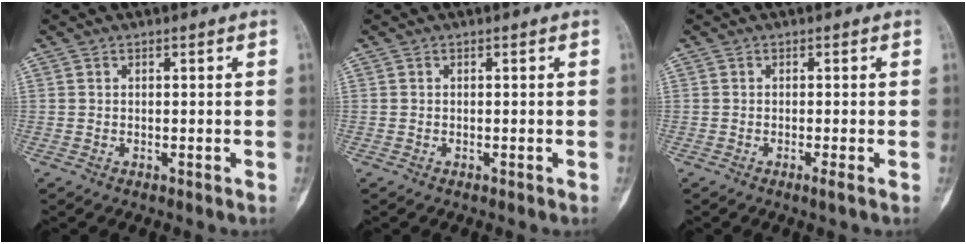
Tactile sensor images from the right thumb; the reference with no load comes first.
{"total": 0.0}
{"total": 0.8, "force": [-0.3, -0.2, 0.7], "torque": [-0.018, -0.004, -0.008]}